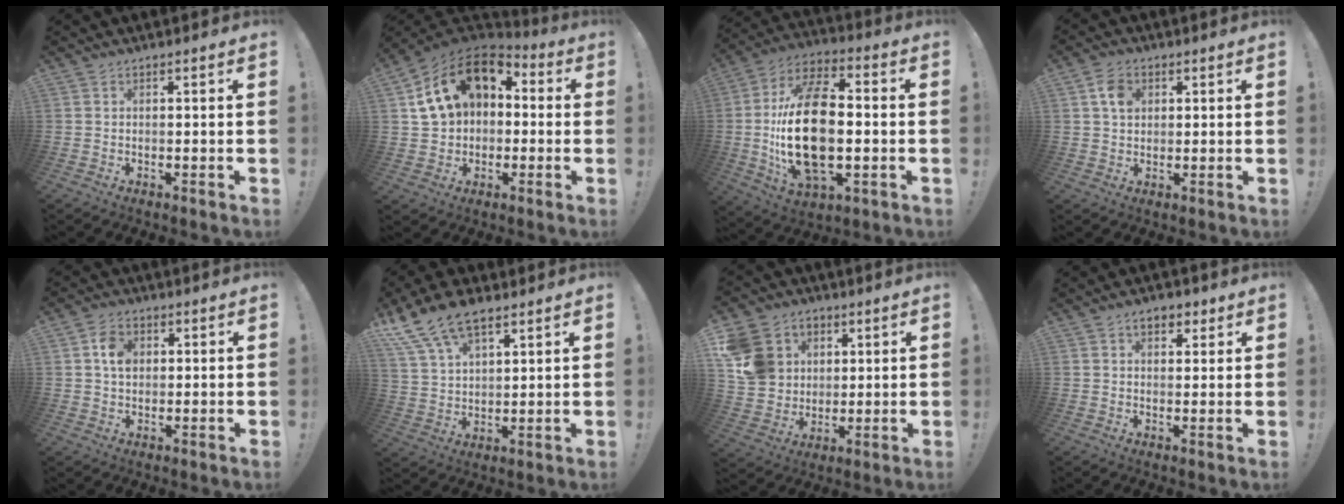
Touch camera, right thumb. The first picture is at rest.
{"total": 17.5, "force": [5.7, 12.5, 10.8], "torque": [-0.176, -0.005, 0.108]}
{"total": 24.3, "force": [-1.6, 13.6, 20.1], "torque": [-0.378, 0.005, -0.025]}
{"total": 6.0, "force": [2.1, 4.7, 3.1], "torque": [-0.047, 0.003, 0.039]}
{"total": 6.1, "force": [1.5, 4.5, 3.9], "torque": [-0.057, 0.006, 0.027]}
{"total": 12.7, "force": [8.6, 6.1, 7.1], "torque": [-0.136, -0.041, 0.163]}
{"total": 14.3, "force": [4.1, 12.7, 5.1], "torque": [-0.088, -0.009, 0.094]}
{"total": 5.2, "force": [2.6, 3.3, 3.0], "torque": [-0.033, -0.002, 0.044]}